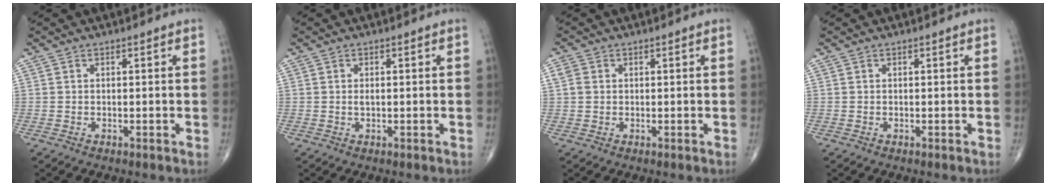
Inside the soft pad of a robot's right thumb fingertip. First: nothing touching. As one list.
[{"total": 1.1, "force": [0.1, 0.6, 0.9], "torque": [-0.018, 0.000, 0.002]}, {"total": 2.0, "force": [0.5, 1.8, 0.9], "torque": [-0.017, 0.003, 0.010]}, {"total": 0.0}]